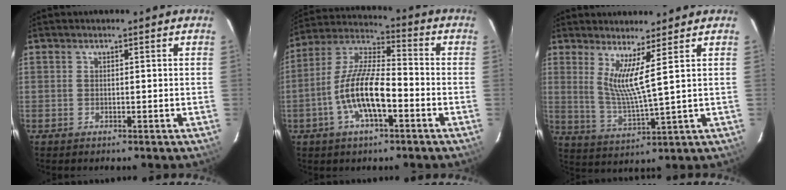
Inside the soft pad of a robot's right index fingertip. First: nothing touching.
{"total": 12.8, "force": [-4.5, 3.9, 11.3], "torque": [-0.233, 0.001, -0.086]}
{"total": 6.8, "force": [3.4, -0.8, 5.8], "torque": [-0.106, -0.018, 0.066]}